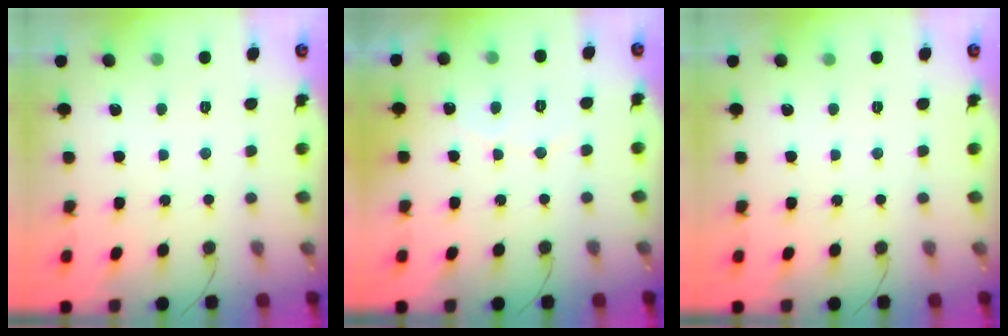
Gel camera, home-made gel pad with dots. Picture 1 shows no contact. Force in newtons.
{"total": 2.8, "press": 2.8, "slide": 0.2}
{"total": 0.0}